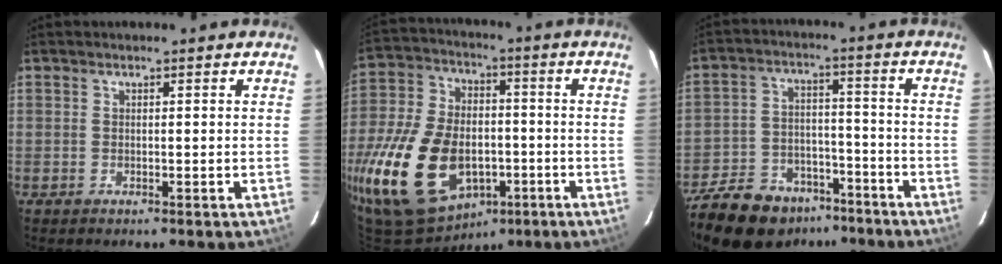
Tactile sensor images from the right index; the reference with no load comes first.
{"total": 23.7, "force": [-8.8, 15.2, 15.9], "torque": [-0.358, -0.005, -0.133]}
{"total": 19.3, "force": [-14.0, 10.6, 8.0], "torque": [-0.197, 0.015, -0.206]}